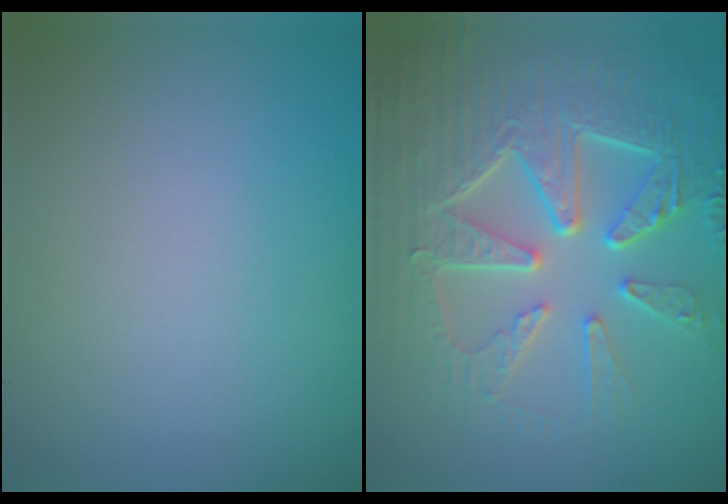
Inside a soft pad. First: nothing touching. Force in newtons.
{"total": 9.4, "press": 6.7, "slide": 6.5}